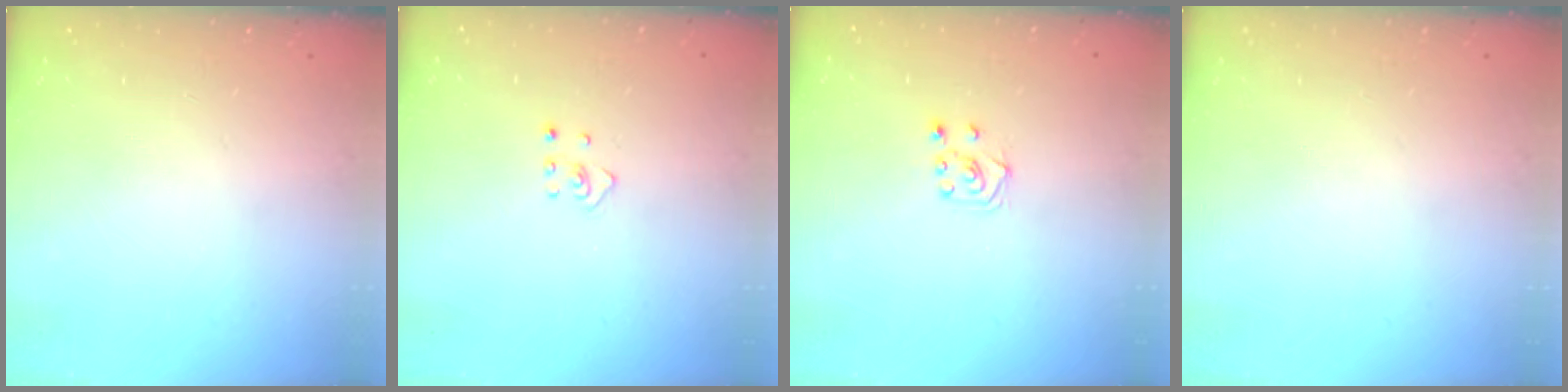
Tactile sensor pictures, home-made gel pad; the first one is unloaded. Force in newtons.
{"total": 2.4, "press": 2.3, "slide": 0.4}
{"total": 5.1, "press": 5.1, "slide": 0.5}
{"total": 0.0}